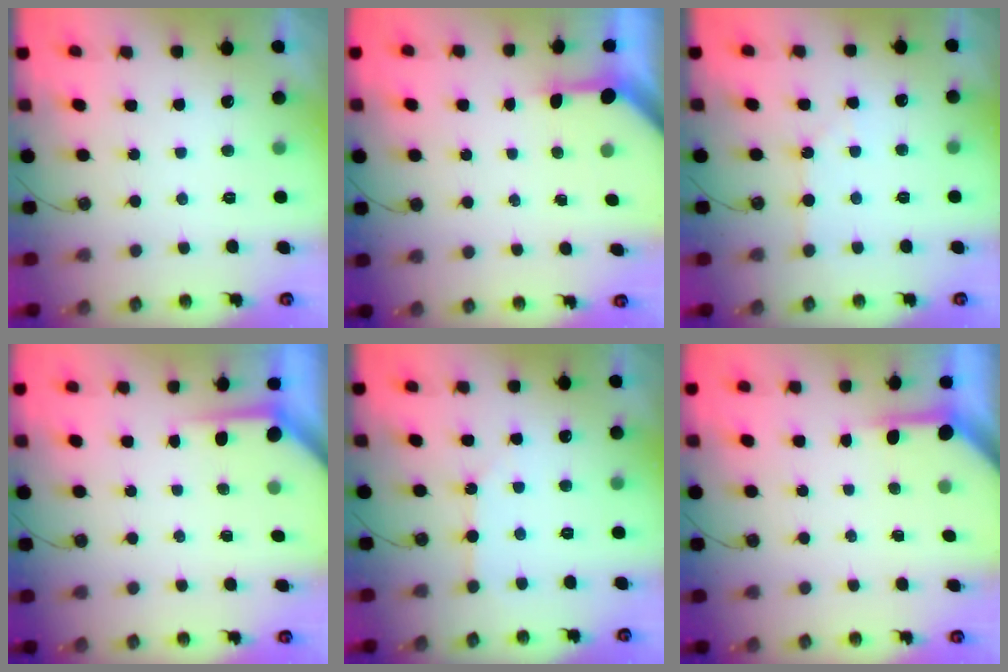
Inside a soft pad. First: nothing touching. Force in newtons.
{"total": 3.2, "press": 3.2, "slide": 0.2}
{"total": 4.9, "press": 4.8, "slide": 0.8}
{"total": 3.6, "press": 3.6, "slide": 0.3}
{"total": 2.4, "press": 2.4, "slide": 0.4}
{"total": 3.8, "press": 3.8, "slide": 0.4}